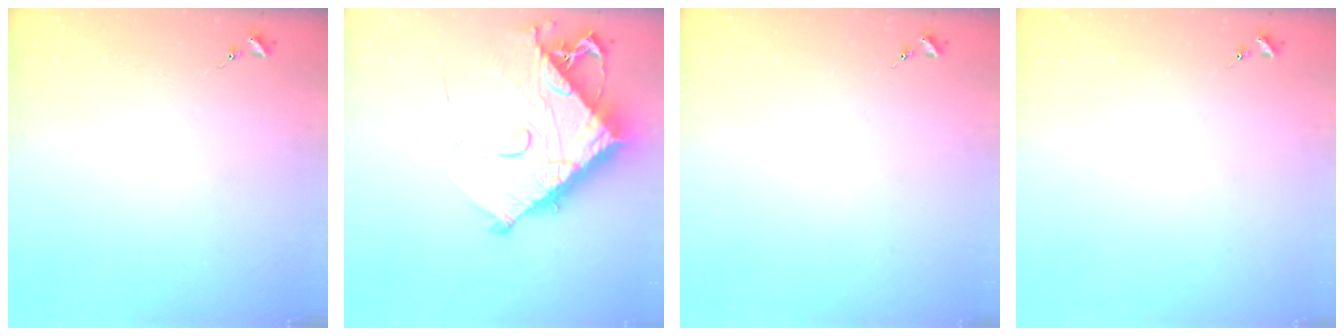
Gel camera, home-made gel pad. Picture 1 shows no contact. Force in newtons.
{"total": 14.7, "press": 14.6, "slide": 1.5}
{"total": 0.0}
{"total": 0.0}